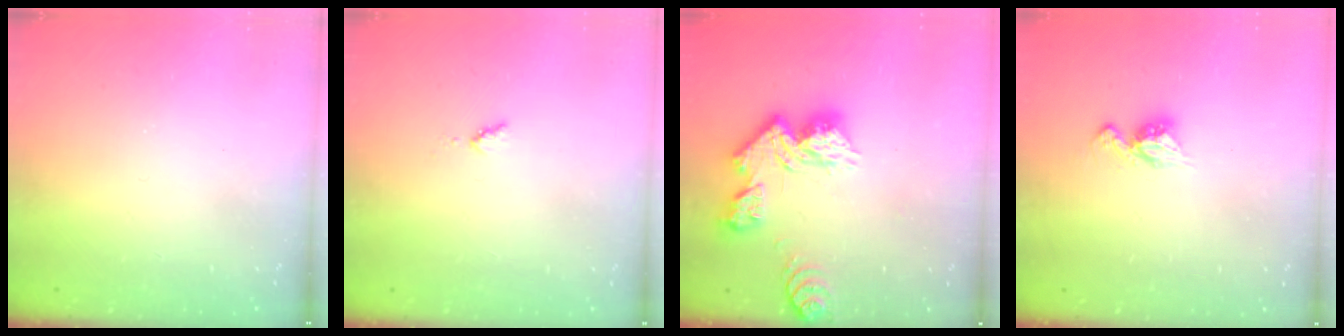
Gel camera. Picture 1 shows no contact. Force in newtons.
{"total": 2.8, "press": 2.8, "slide": 0.4}
{"total": 13.2, "press": 13.2, "slide": 1.2}
{"total": 7.8, "press": 7.8, "slide": 0.6}